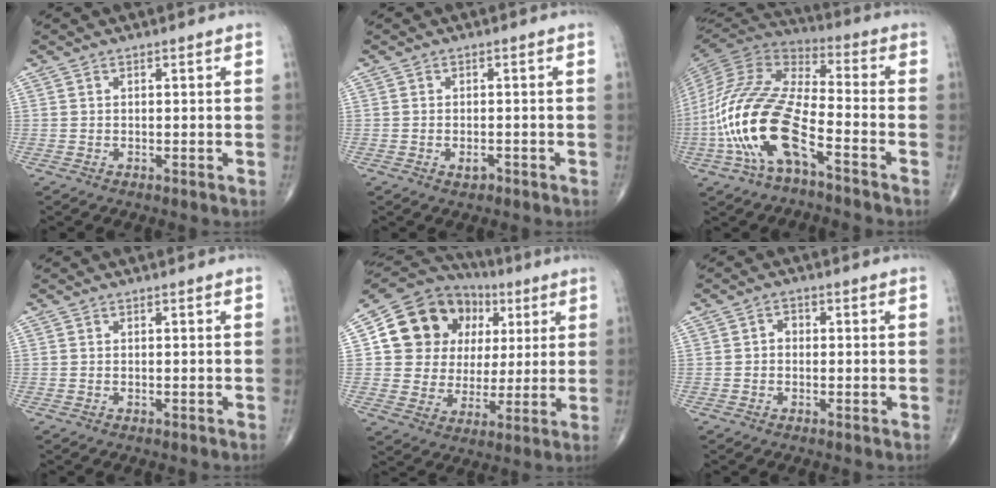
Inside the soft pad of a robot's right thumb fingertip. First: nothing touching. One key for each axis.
{"total": 1.6, "fx": -0.9, "fy": 0.9, "fz": 1.0, "tx": -0.017, "ty": 0.003, "tz": -0.012}
{"total": 20.0, "fx": -7.5, "fy": 7.7, "fz": 16.9, "tx": -0.363, "ty": 0.047, "tz": -0.141}
{"total": 0.0}
{"total": 18.4, "fx": 5.1, "fy": 15.7, "fz": 8.1, "tx": -0.097, "ty": 0.022, "tz": 0.097}
{"total": 1.5, "fx": -0.2, "fy": 1.3, "fz": 0.8, "tx": -0.003, "ty": 0.008, "tz": -0.009}